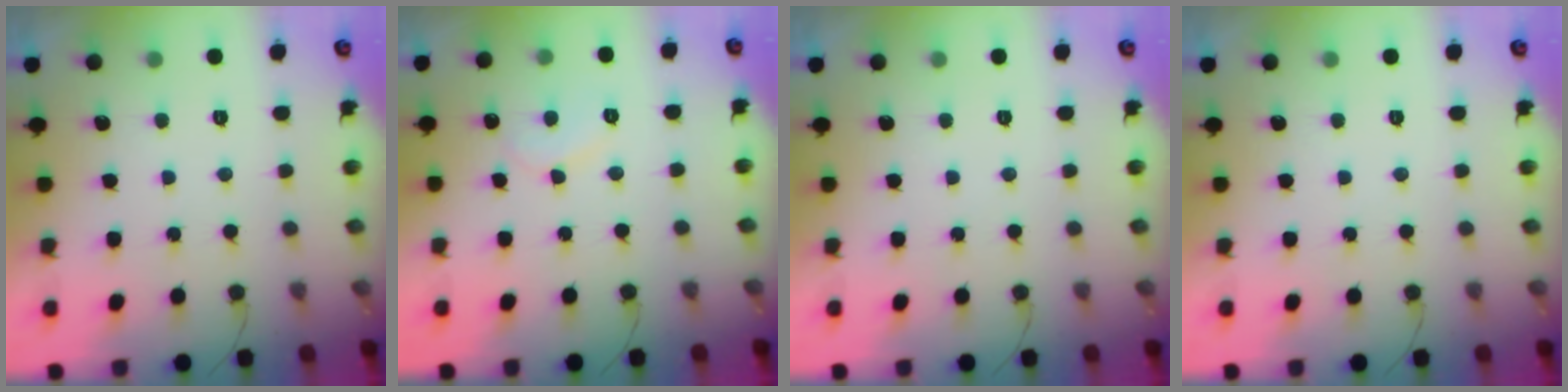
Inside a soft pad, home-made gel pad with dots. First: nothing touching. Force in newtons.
{"total": 7.0, "press": 7.0, "slide": 0.5}
{"total": 0.0}
{"total": 0.0}